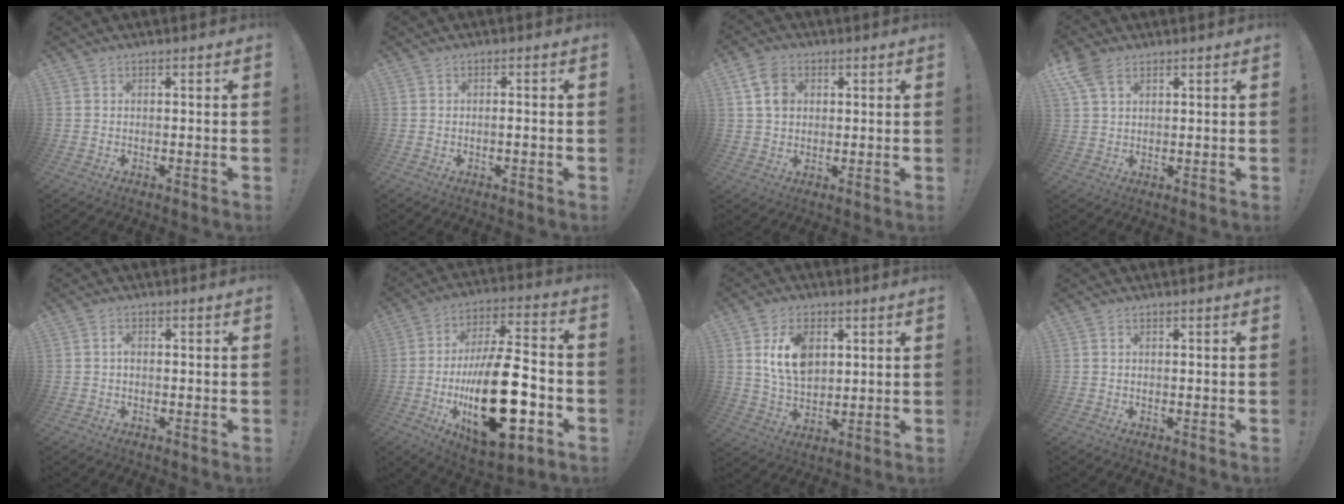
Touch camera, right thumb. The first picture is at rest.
{"total": 1.2, "force": [-0.7, -0.1, 1.0], "torque": [-0.019, 0.001, -0.012]}
{"total": 8.3, "force": [2.6, 6.4, 4.7], "torque": [-0.085, 0.005, 0.052]}
{"total": 6.6, "force": [3.5, 3.8, 4.2], "torque": [-0.084, -0.008, 0.068]}
{"total": 1.2, "force": [-0.5, 0.8, 0.8], "torque": [-0.019, 0.005, -0.008]}
{"total": 28.2, "force": [-6.8, 12.2, 24.5], "torque": [-0.432, 0.039, -0.101]}
{"total": 12.2, "force": [3.8, 8.2, 8.2], "torque": [-0.143, -0.002, 0.069]}
{"total": 0.0}